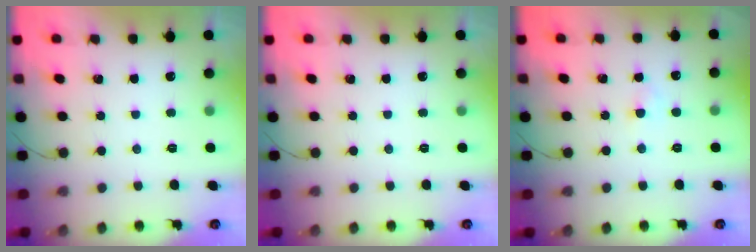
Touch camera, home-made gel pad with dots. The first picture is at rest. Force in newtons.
{"total": 0.0}
{"total": 1.8, "press": 1.5, "slide": 0.9}